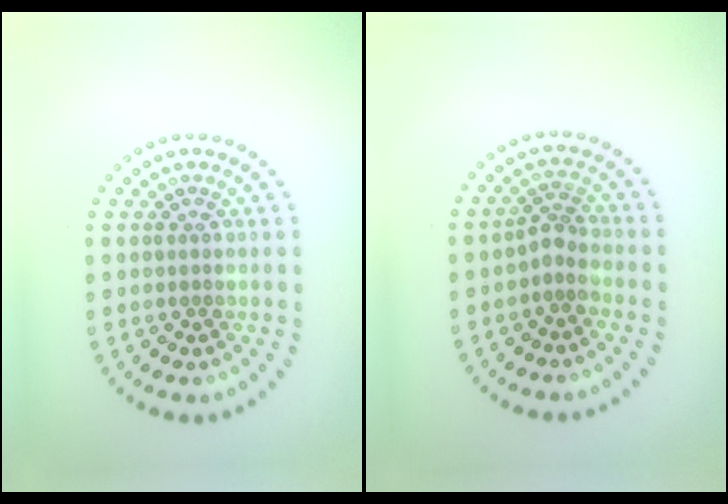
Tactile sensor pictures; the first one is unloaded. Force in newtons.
{"total": 1.8, "press": 1.4, "slide": 1.2}